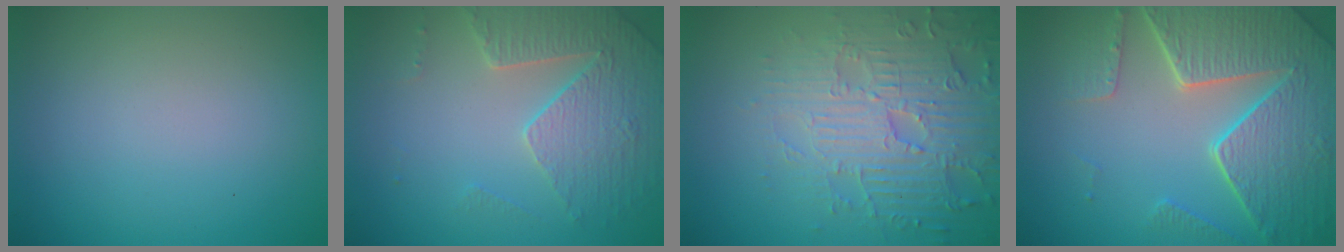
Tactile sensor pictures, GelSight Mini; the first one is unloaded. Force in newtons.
{"total": 3.9, "press": 3.8, "slide": 0.8}
{"total": 5.6, "press": 5.1, "slide": 2.2}
{"total": 8.4, "press": 6.2, "slide": 5.8}